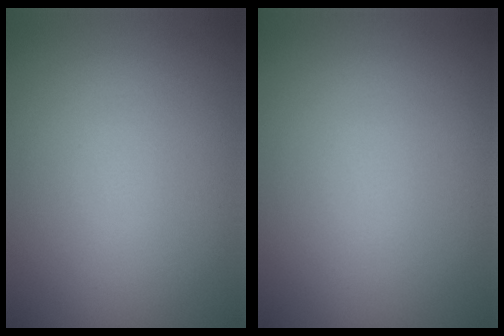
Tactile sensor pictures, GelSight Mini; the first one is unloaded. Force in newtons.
{"total": 0.0}